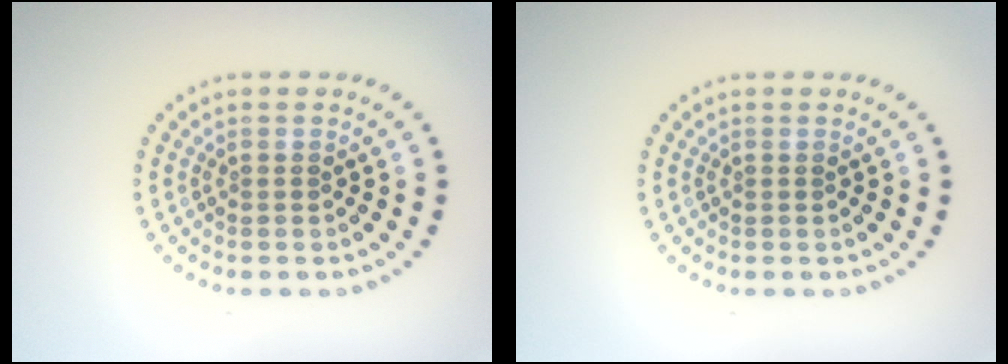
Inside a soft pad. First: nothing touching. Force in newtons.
{"total": 0.0}